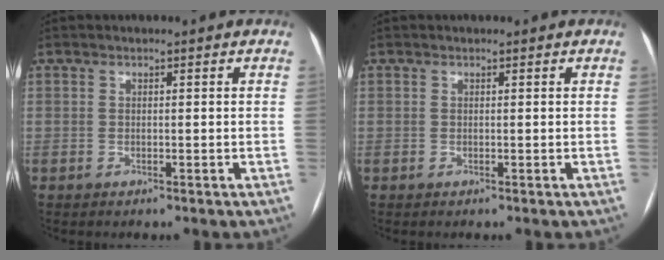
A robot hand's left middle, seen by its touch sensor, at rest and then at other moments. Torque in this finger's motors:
{"motor_torque": [-0.03, 0.03, -0.03, -0.01]}